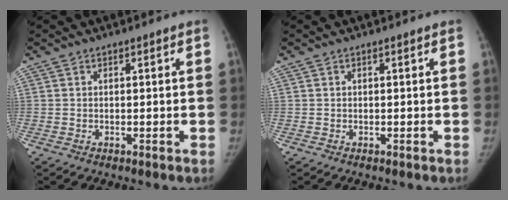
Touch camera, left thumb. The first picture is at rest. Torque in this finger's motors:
{"motor_torque": [0.13, -0.02, 0.09, -0.07, 0.03]}